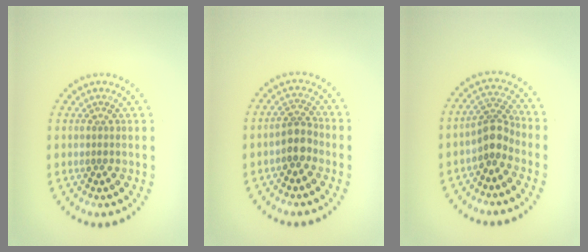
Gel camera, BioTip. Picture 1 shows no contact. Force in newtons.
{"total": 2.2, "press": 1.9, "slide": 1.1}
{"total": 2.8, "press": 2.1, "slide": 1.9}